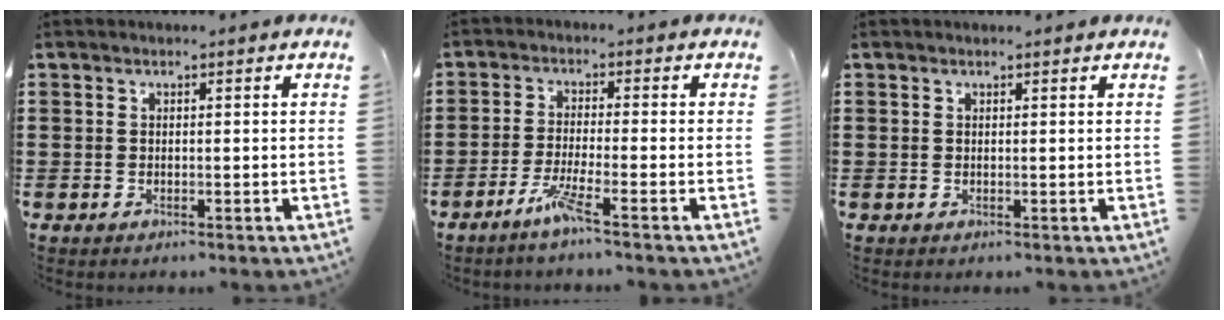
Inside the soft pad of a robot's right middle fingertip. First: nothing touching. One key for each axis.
{"total": 4.5, "fx": -3.0, "fy": -0.1, "fz": 3.4, "tx": -0.077, "ty": -0.010, "tz": -0.058}
{"total": 0.0}